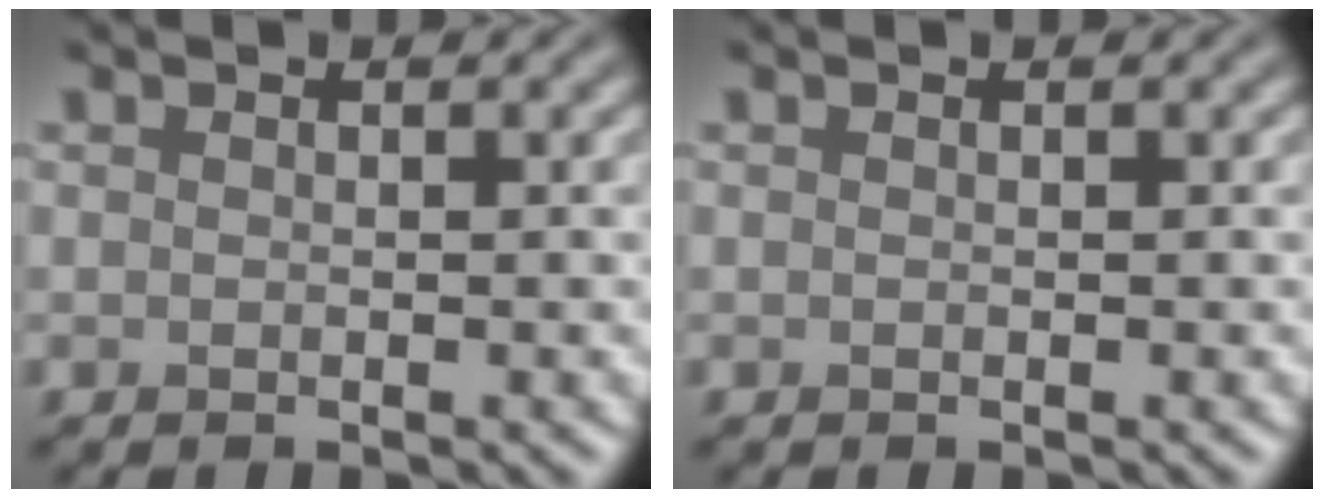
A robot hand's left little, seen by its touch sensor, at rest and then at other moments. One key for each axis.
{"total": 0.0}